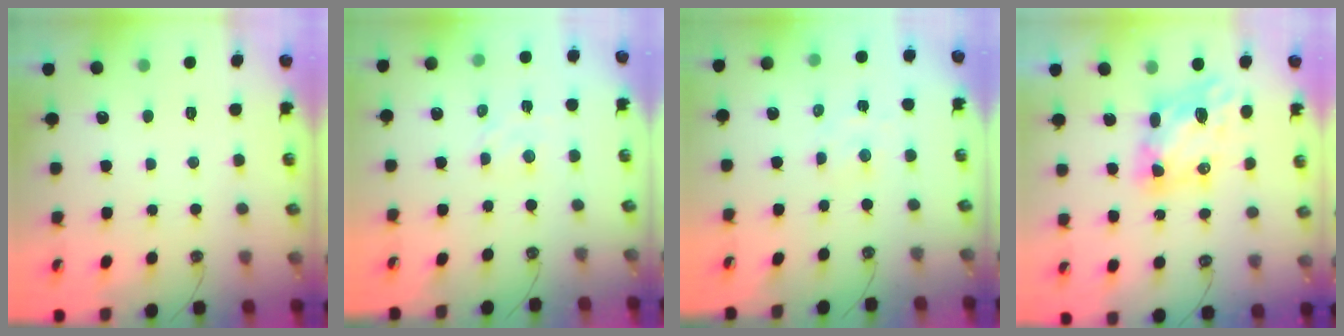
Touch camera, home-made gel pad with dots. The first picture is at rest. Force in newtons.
{"total": 2.0, "press": 2.0, "slide": 0.3}
{"total": 3.0, "press": 3.0, "slide": 0.4}
{"total": 6.7, "press": 6.7, "slide": 0.5}